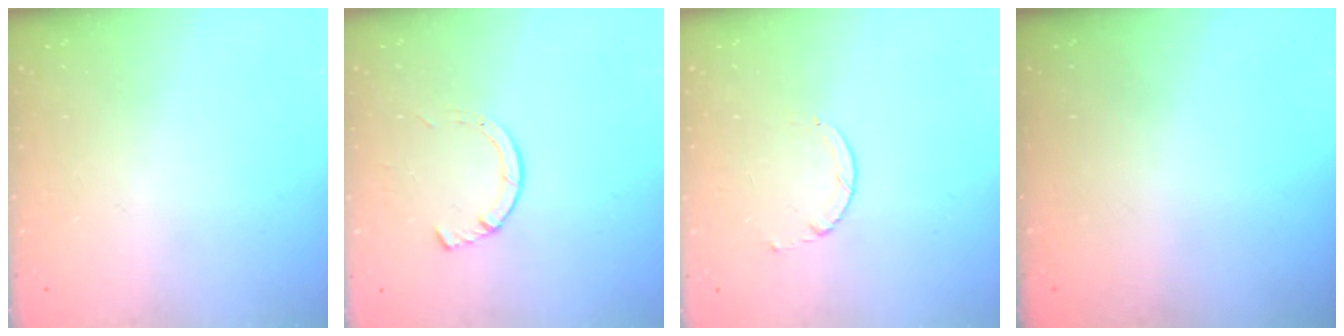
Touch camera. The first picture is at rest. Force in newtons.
{"total": 3.6, "press": 3.6, "slide": 0.5}
{"total": 1.7, "press": 1.7, "slide": 0.2}
{"total": 0.0}